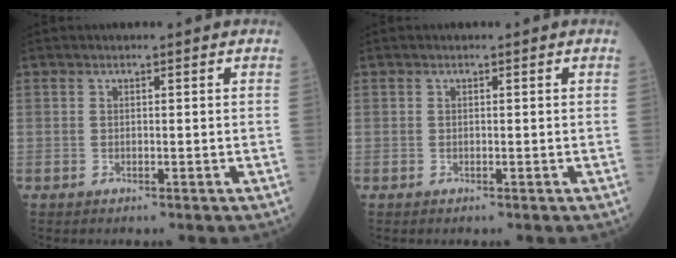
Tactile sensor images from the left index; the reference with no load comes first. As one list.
[{"total": 0.0}]